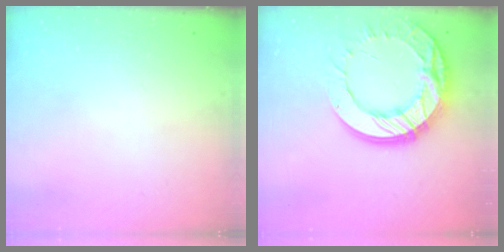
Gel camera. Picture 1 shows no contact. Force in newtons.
{"total": 21.8, "press": 21.7, "slide": 1.9}